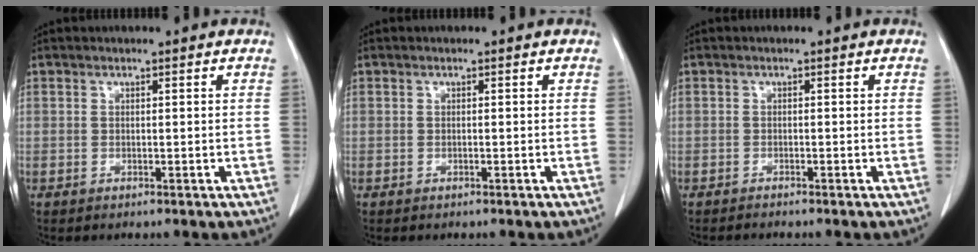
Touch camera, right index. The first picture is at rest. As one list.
[{"total": 0.0}, {"total": 0.9, "force": [-0.8, -0.2, 0.0], "torque": [-0.004, -0.003, -0.014]}]